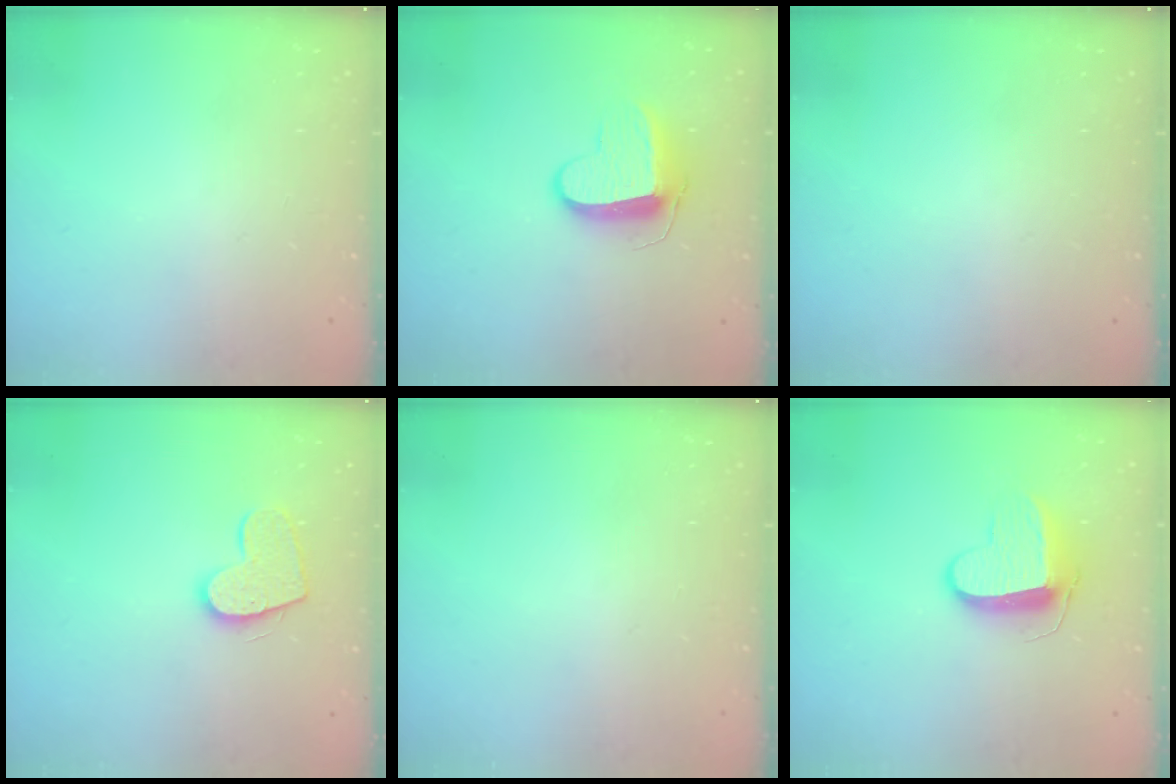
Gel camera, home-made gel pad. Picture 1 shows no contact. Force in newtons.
{"total": 10.1, "press": 10.1, "slide": 0.5}
{"total": 0.0}
{"total": 11.1, "press": 11.1, "slide": 0.6}
{"total": 0.6, "press": 0.6, "slide": 0.2}
{"total": 10.1, "press": 10.1, "slide": 0.5}